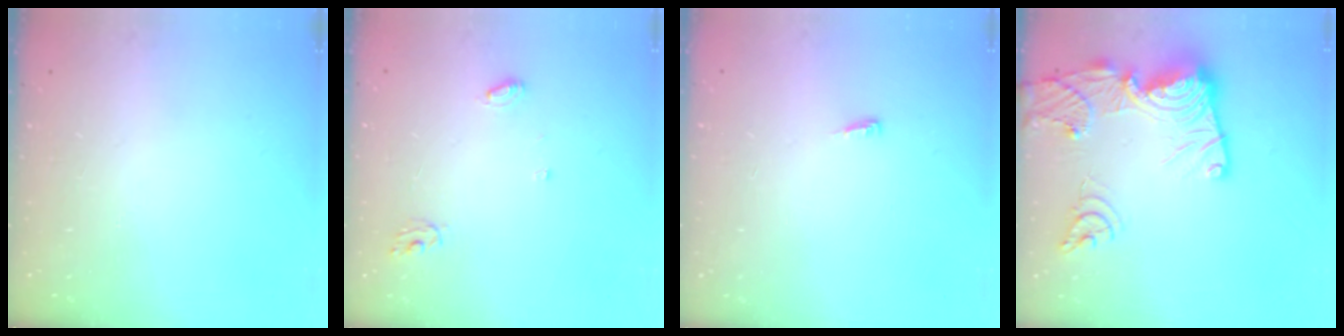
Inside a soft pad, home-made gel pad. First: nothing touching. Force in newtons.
{"total": 5.1, "press": 5.1, "slide": 0.4}
{"total": 3.3, "press": 3.3, "slide": 0.8}
{"total": 21.8, "press": 21.7, "slide": 2.3}